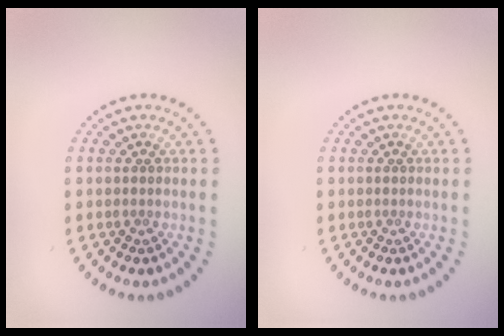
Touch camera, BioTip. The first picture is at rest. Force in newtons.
{"total": 0.0}